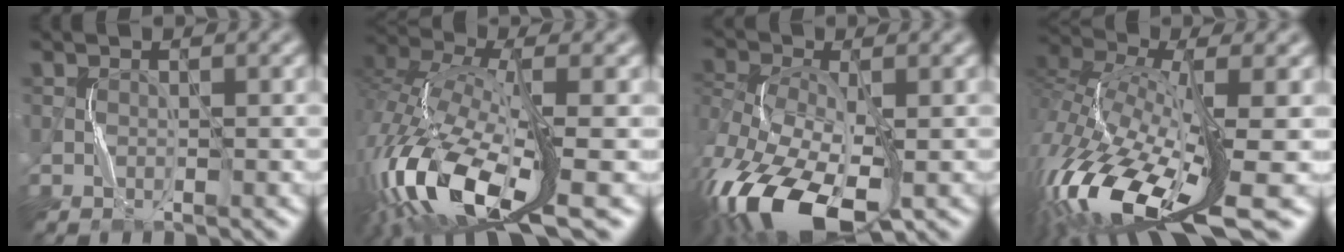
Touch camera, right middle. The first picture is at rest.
{"total": 14.3, "force": [-6.2, 5.4, 11.7], "torque": [-0.265, -0.014, -0.114]}
{"total": 12.0, "force": [-5.8, 5.8, 8.8], "torque": [-0.186, -0.024, -0.111]}
{"total": 15.4, "force": [-5.8, 5.8, 13.1], "torque": [-0.305, -0.013, -0.100]}